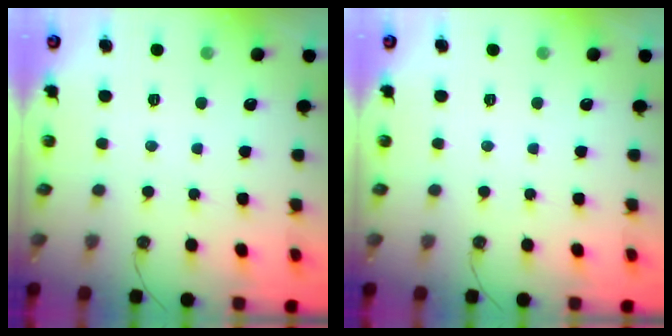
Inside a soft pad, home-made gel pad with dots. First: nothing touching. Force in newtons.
{"total": 0.0}